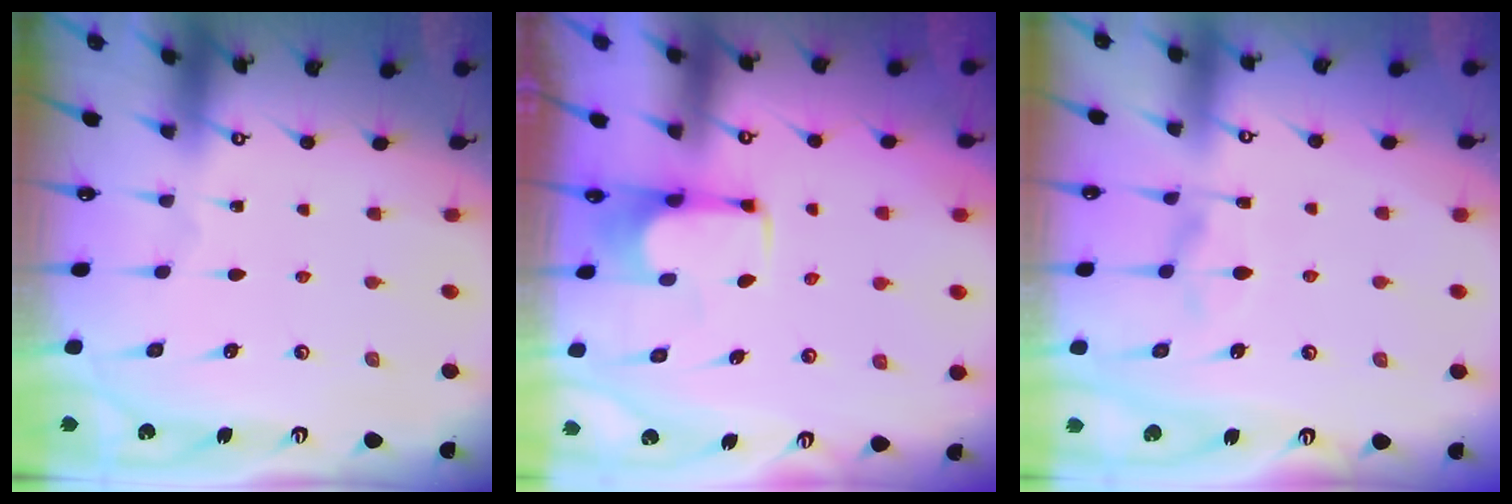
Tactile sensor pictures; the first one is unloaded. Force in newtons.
{"total": 3.7, "press": 3.6, "slide": 0.7}
{"total": 2.3, "press": 2.0, "slide": 1.2}